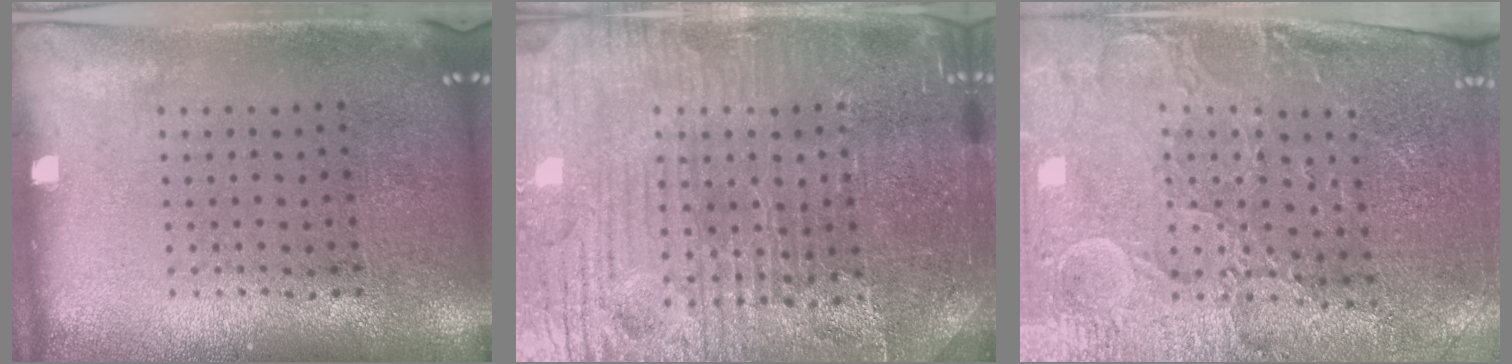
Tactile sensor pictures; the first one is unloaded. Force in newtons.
{"total": 4.8, "press": 4.7, "slide": 1.2}
{"total": 3.3, "press": 3.1, "slide": 1.1}